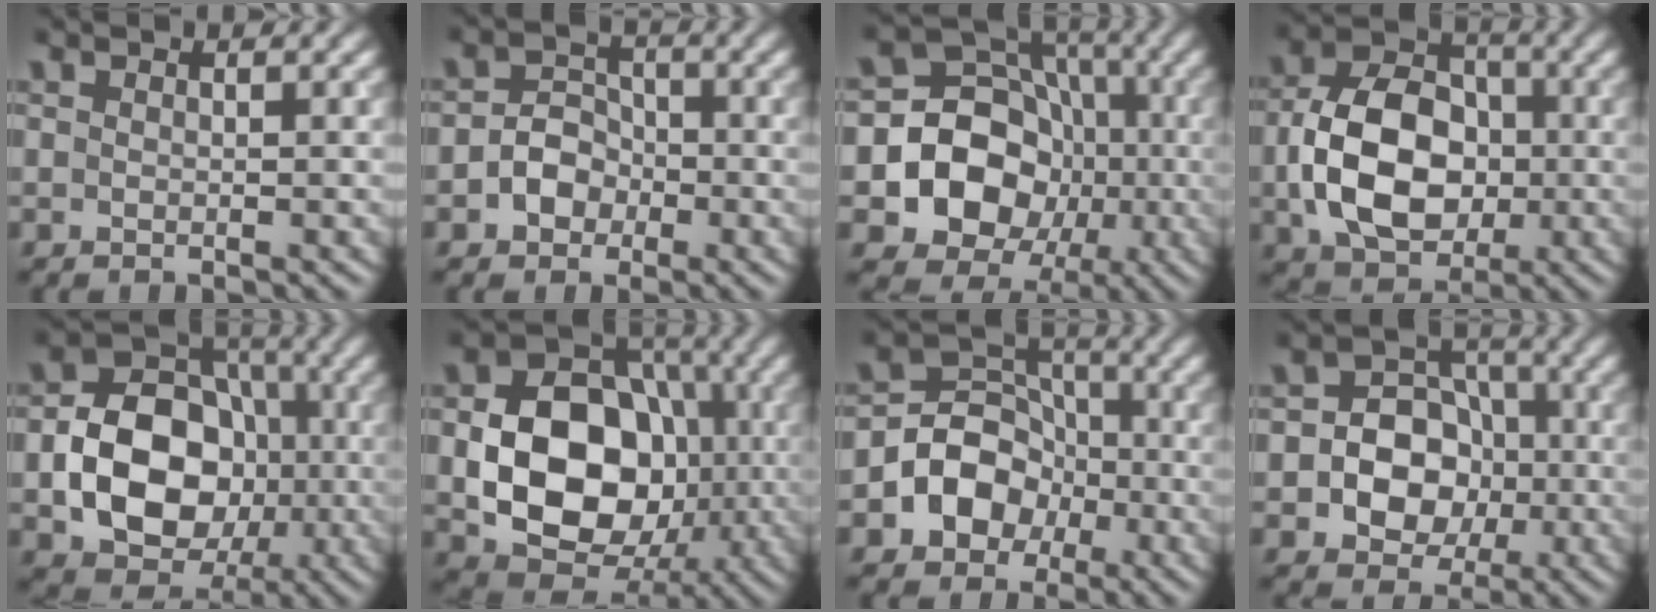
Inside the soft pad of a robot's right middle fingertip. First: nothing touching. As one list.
[{"total": 2.9, "force": [-1.1, 2.4, 1.3], "torque": [-0.007, 0.006, -0.027]}, {"total": 11.1, "force": [-2.2, 9.7, 5.0], "torque": [-0.064, 0.000, -0.067]}, {"total": 9.6, "force": [-1.3, 6.8, 6.6], "torque": [-0.128, 0.006, -0.028]}, {"total": 10.5, "force": [-2.1, 7.9, 6.6], "torque": [-0.112, 0.003, -0.042]}, {"total": 12.1, "force": [-1.7, 9.0, 7.9], "torque": [-0.131, 0.002, -0.030]}, {"total": 5.8, "force": [-2.0, 4.8, 2.6], "torque": [-0.015, 0.009, -0.053]}, {"total": 7.1, "force": [-1.2, 6.0, 3.5], "torque": [-0.032, 0.008, -0.042]}]